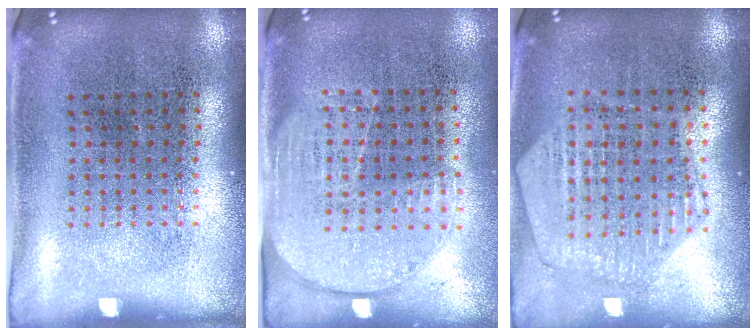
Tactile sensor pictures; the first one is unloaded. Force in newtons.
{"total": 1.7, "press": 1.4, "slide": 0.8}
{"total": 1.2, "press": 1.2, "slide": 0.2}